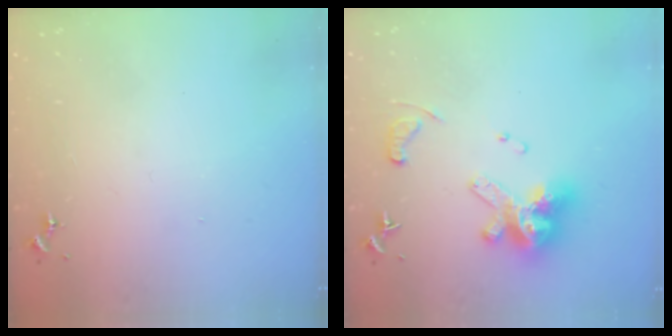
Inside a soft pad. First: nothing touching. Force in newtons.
{"total": 14.9, "press": 14.9, "slide": 1.3}